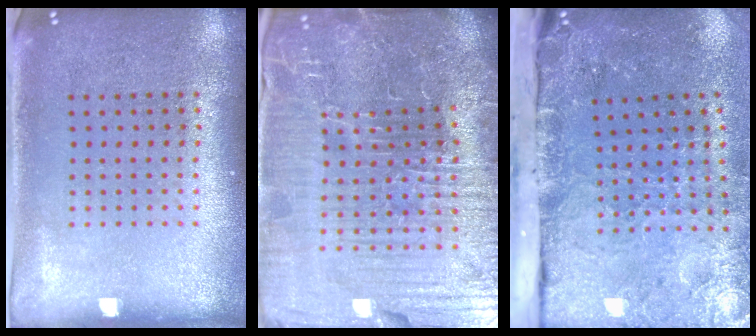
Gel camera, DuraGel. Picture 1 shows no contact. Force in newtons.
{"total": 7.1, "press": 6.4, "slide": 3.1}
{"total": 4.7, "press": 3.6, "slide": 3.1}